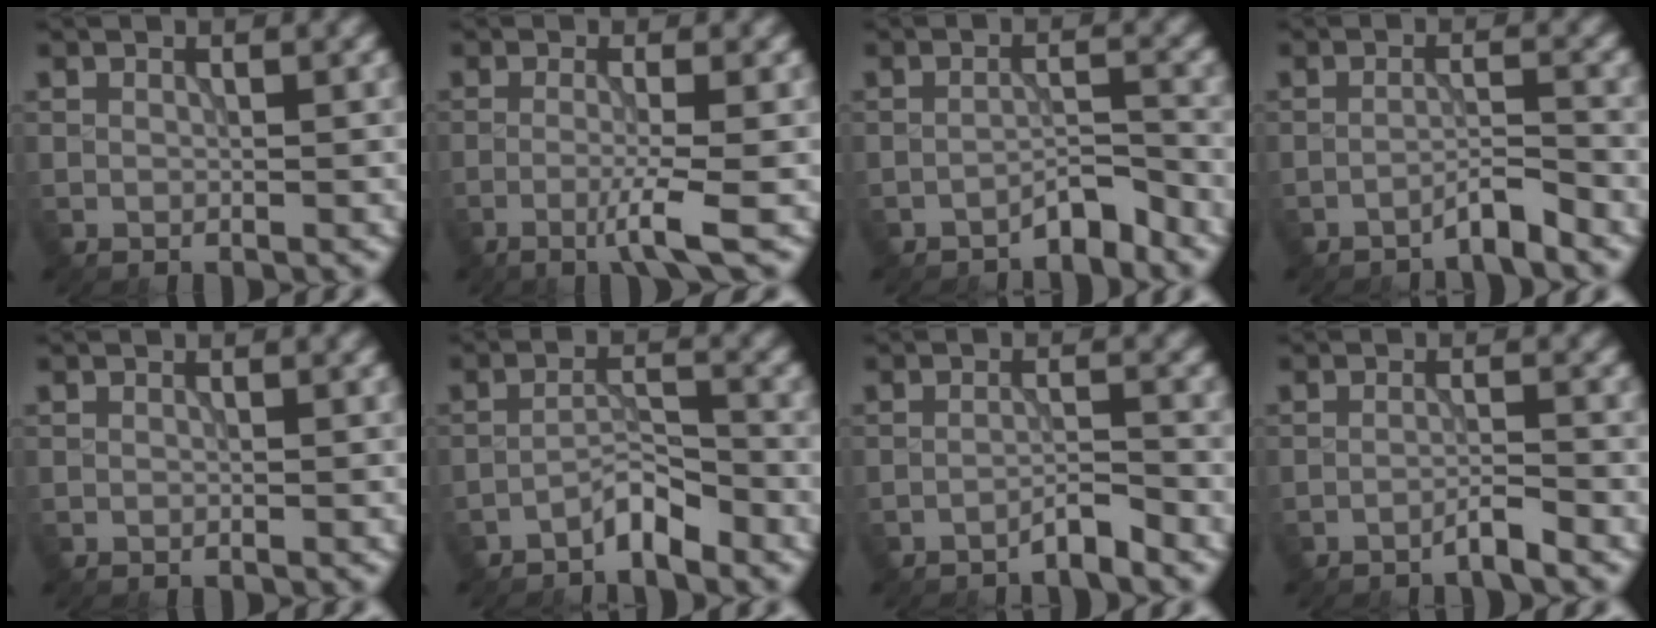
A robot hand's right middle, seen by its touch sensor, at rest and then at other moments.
{"total": 3.1, "force": [-1.4, 0.1, 2.8], "torque": [-0.049, 0.002, -0.038]}
{"total": 2.4, "force": [-2.1, 0.4, 1.0], "torque": [-0.012, 0.014, -0.037]}
{"total": 2.2, "force": [-1.9, 0.0, 1.2], "torque": [-0.013, 0.011, -0.040]}
{"total": 0.0}
{"total": 2.7, "force": [-2.2, 0.5, 1.4], "torque": [-0.021, 0.013, -0.044]}
{"total": 1.8, "force": [-1.6, 0.0, 0.9], "torque": [-0.010, 0.008, -0.034]}
{"total": 1.7, "force": [-1.3, 0.0, 1.1], "torque": [-0.014, 0.008, -0.032]}